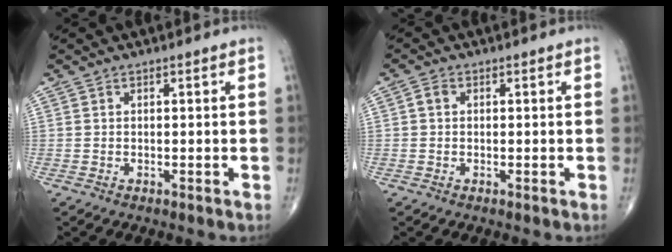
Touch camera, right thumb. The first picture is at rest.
{"total": 1.6, "force": [0.1, 1.3, 0.9], "torque": [-0.013, 0.005, 0.000]}